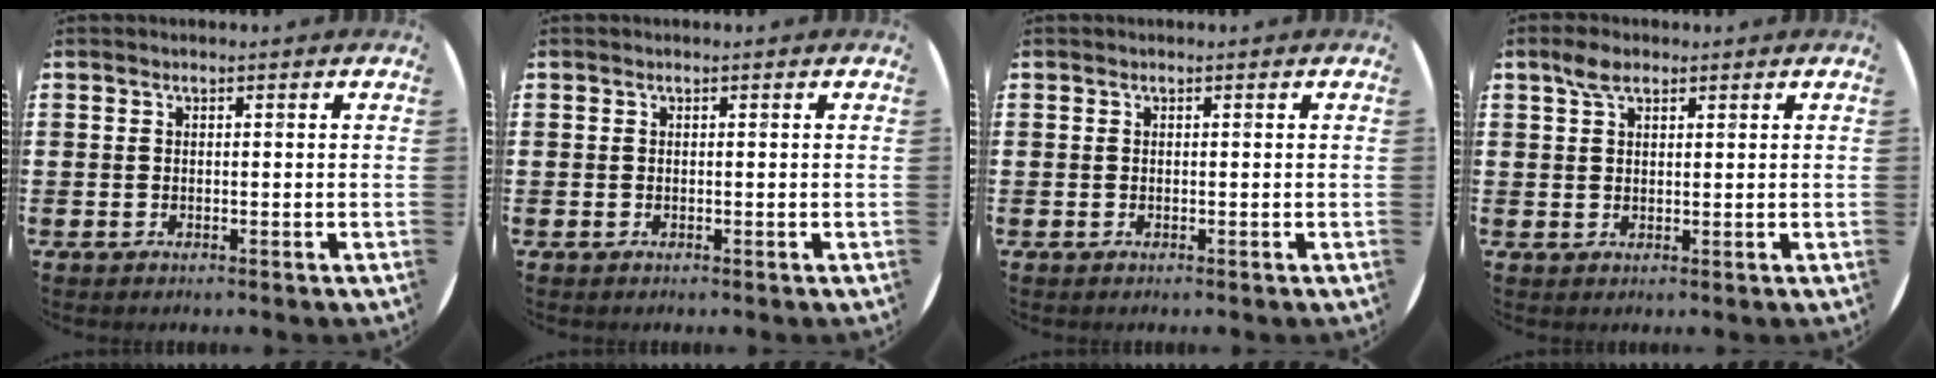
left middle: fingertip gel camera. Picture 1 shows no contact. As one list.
[{"total": 0.0}, {"total": 0.0}, {"total": 3.1, "force": [2.1, 1.5, 1.7], "torque": [-0.031, 0.003, 0.038]}]